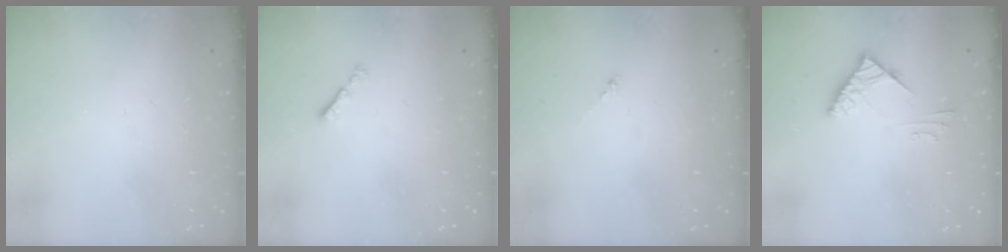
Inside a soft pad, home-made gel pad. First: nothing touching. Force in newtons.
{"total": 1.3, "press": 1.2, "slide": 0.5}
{"total": 0.0}
{"total": 4.4, "press": 4.3, "slide": 0.8}